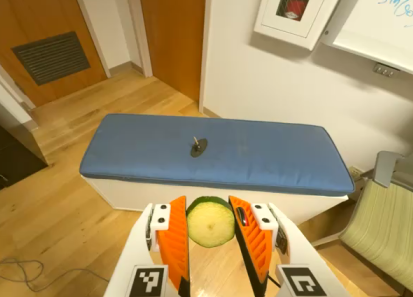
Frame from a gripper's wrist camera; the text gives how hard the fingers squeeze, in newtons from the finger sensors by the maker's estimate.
{"total": 9.3, "left": 9.1, "right": 9.4}